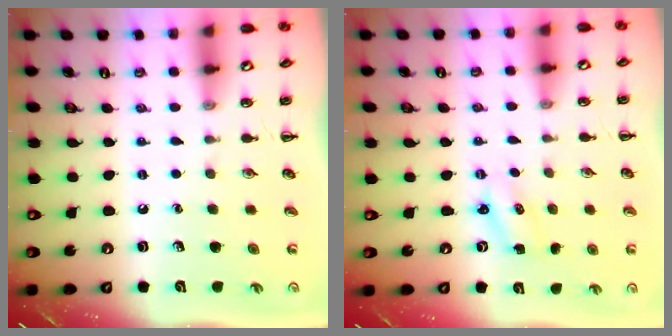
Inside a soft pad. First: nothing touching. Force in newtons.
{"total": 2.3, "press": 2.3, "slide": 0.6}